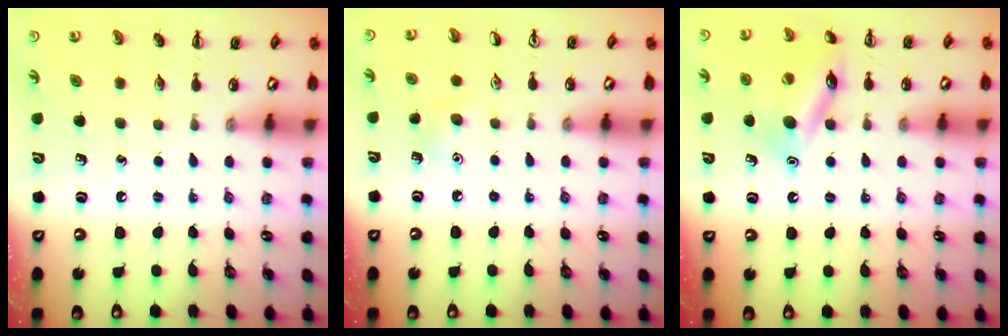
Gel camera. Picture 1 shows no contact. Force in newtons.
{"total": 5.5, "press": 5.3, "slide": 1.5}
{"total": 13.6, "press": 13.5, "slide": 2.0}